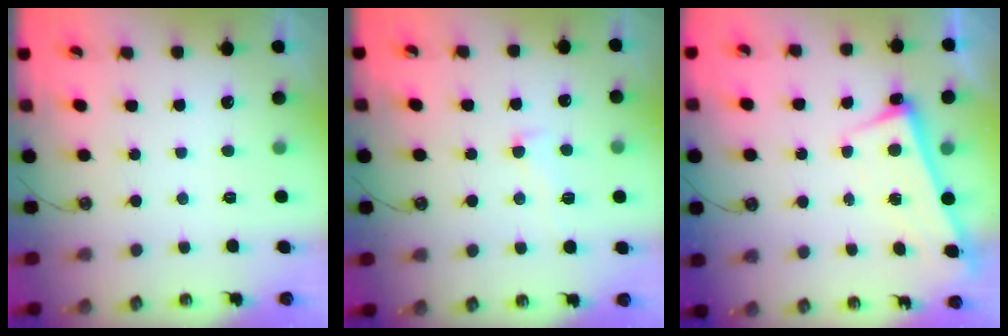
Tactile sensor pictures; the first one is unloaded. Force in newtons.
{"total": 1.4, "press": 1.1, "slide": 0.8}
{"total": 2.7, "press": 2.5, "slide": 1.0}